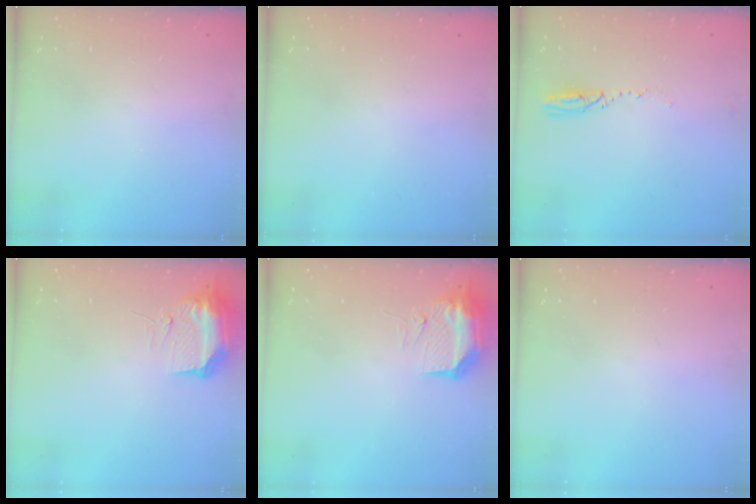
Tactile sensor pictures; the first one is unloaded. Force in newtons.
{"total": 0.0}
{"total": 3.3, "press": 3.2, "slide": 0.5}
{"total": 10.1, "press": 10.1, "slide": 0.3}
{"total": 9.5, "press": 9.4, "slide": 1.4}
{"total": 0.0}